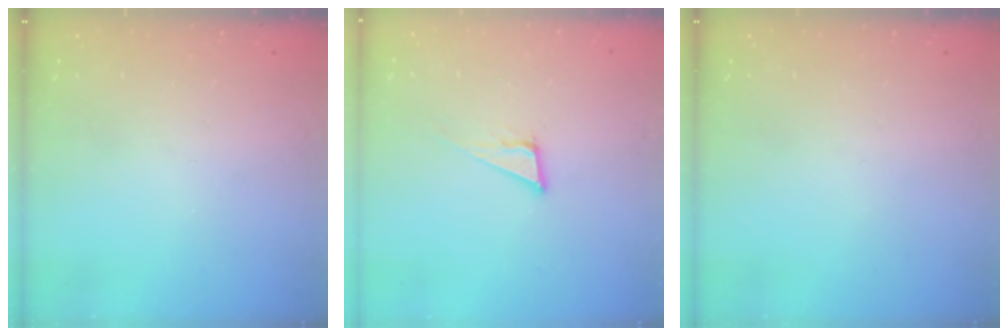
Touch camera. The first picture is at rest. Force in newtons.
{"total": 7.4, "press": 6.9, "slide": 2.6}
{"total": 0.0}